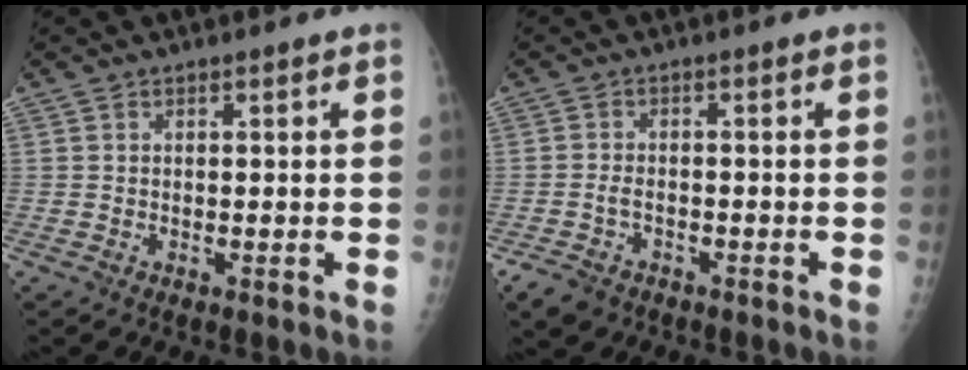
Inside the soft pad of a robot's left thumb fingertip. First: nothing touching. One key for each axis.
{"total": 4.8, "fx": -2.9, "fy": 3.1, "fz": 2.3, "tx": -0.052, "ty": 0.012, "tz": -0.047}